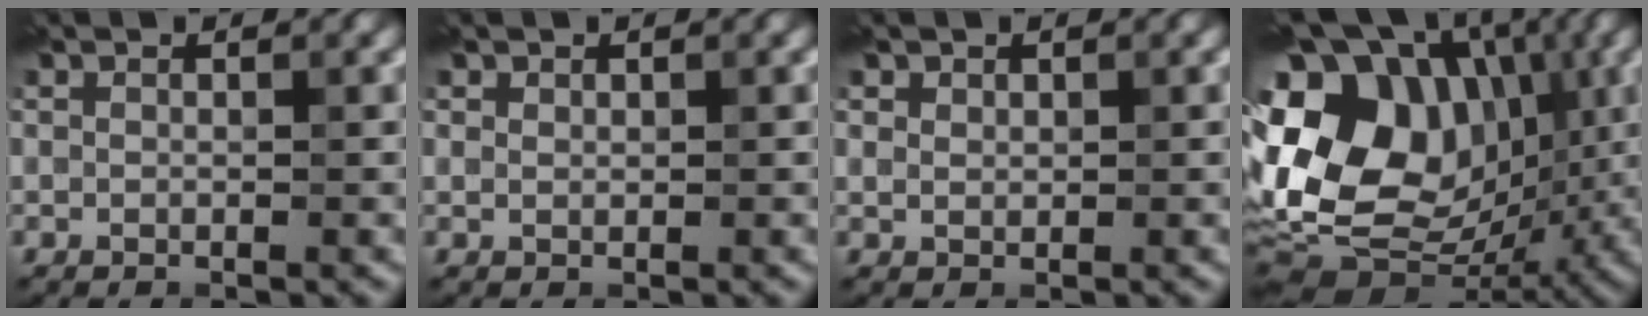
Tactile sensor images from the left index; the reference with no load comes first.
{"total": 0.7, "force": [0.4, 0.5, 0.1], "torque": [-0.003, -0.004, 0.013]}
{"total": 1.6, "force": [1.0, 1.2, 0.6], "torque": [-0.022, 0.001, 0.030]}
{"total": 19.2, "force": [1.9, 14.5, 12.4], "torque": [-0.233, 0.026, 0.039]}